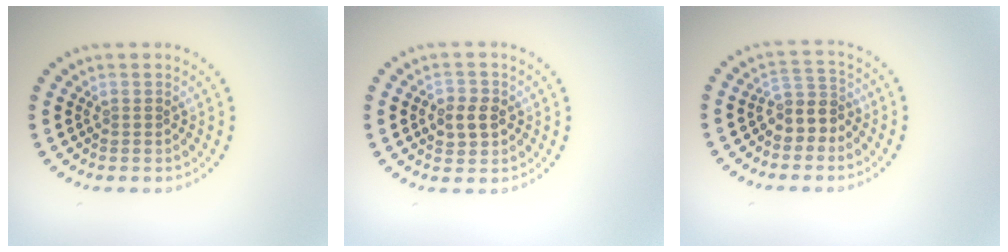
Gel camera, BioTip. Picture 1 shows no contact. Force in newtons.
{"total": 2.6, "press": 2.5, "slide": 0.4}
{"total": 2.8, "press": 2.3, "slide": 1.6}